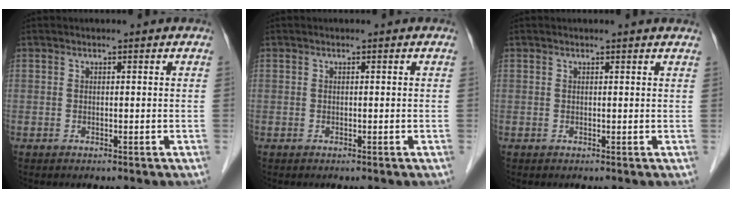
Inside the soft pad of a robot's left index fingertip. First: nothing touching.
{"total": 0.0}
{"total": 2.0, "force": [2.0, -0.1, 0.6], "torque": [-0.012, 0.003, 0.015]}